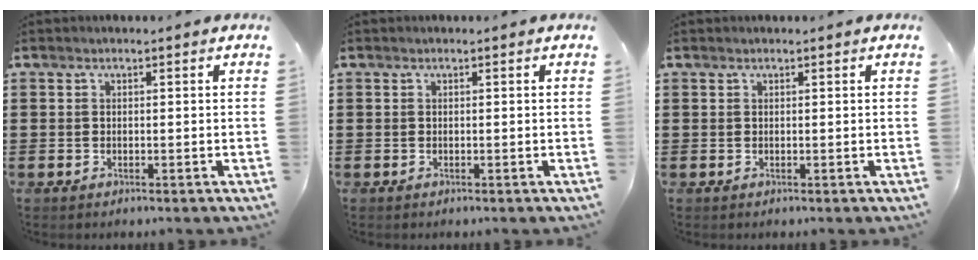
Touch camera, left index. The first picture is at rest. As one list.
[{"total": 0.0}, {"total": 0.0}]